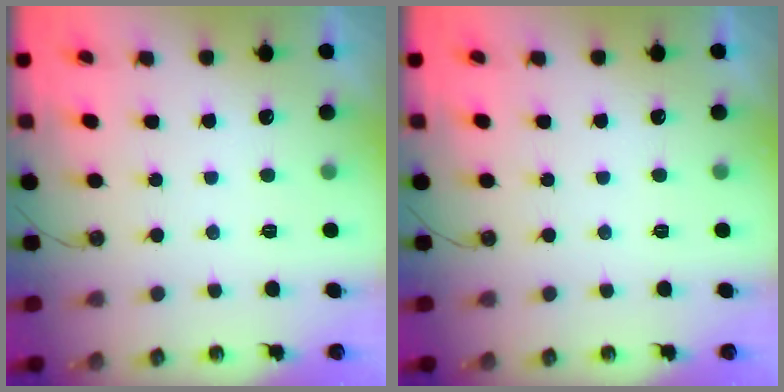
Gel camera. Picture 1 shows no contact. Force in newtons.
{"total": 0.0}